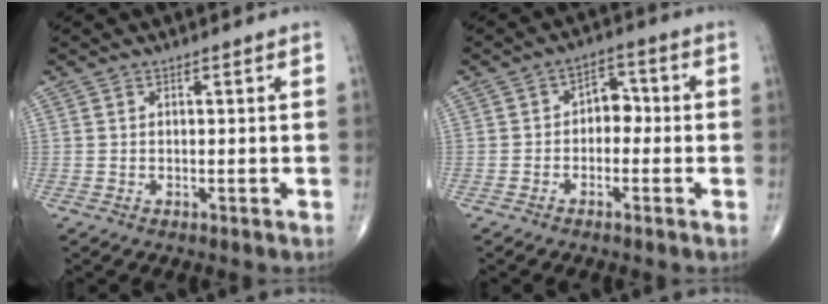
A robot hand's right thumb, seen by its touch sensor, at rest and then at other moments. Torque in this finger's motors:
{"motor_torque": [0.41, 0.49, -0.13, -0.13, -0.01]}